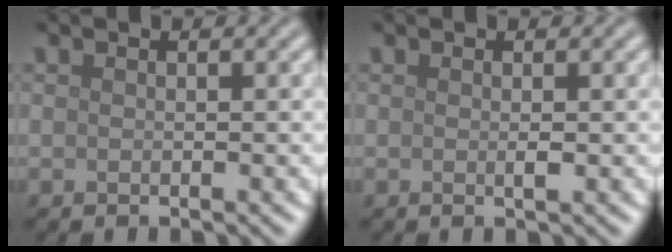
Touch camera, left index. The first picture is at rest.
{"total": 0.7, "force": [0.0, 0.1, 0.7], "torque": [-0.014, -0.002, 0.000]}